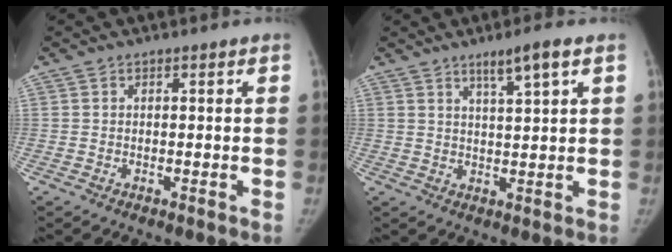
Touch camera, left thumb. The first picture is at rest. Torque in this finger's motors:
{"motor_torque": [0.27, -0.23, 0.63, -0.42, 0.01]}